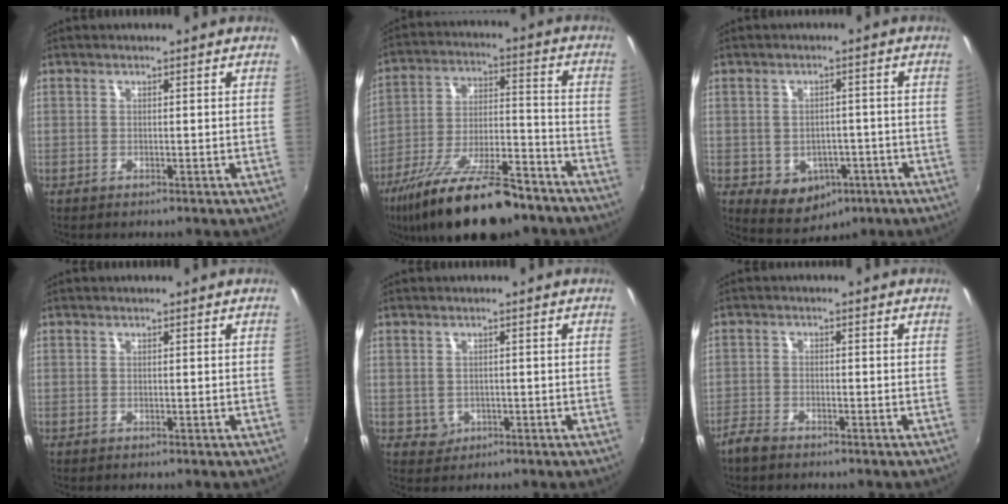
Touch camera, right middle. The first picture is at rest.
{"total": 21.4, "force": [-15.5, 7.0, 13.0], "torque": [-0.237, -0.023, -0.241]}
{"total": 7.7, "force": [-3.1, 6.2, 3.3], "torque": [-0.072, 0.004, -0.022]}
{"total": 0.0}
{"total": 2.2, "force": [-0.2, 2.1, 0.6], "torque": [-0.010, 0.000, 0.001]}
{"total": 3.4, "force": [-3.0, 1.1, 1.3], "torque": [-0.044, -0.004, -0.060]}